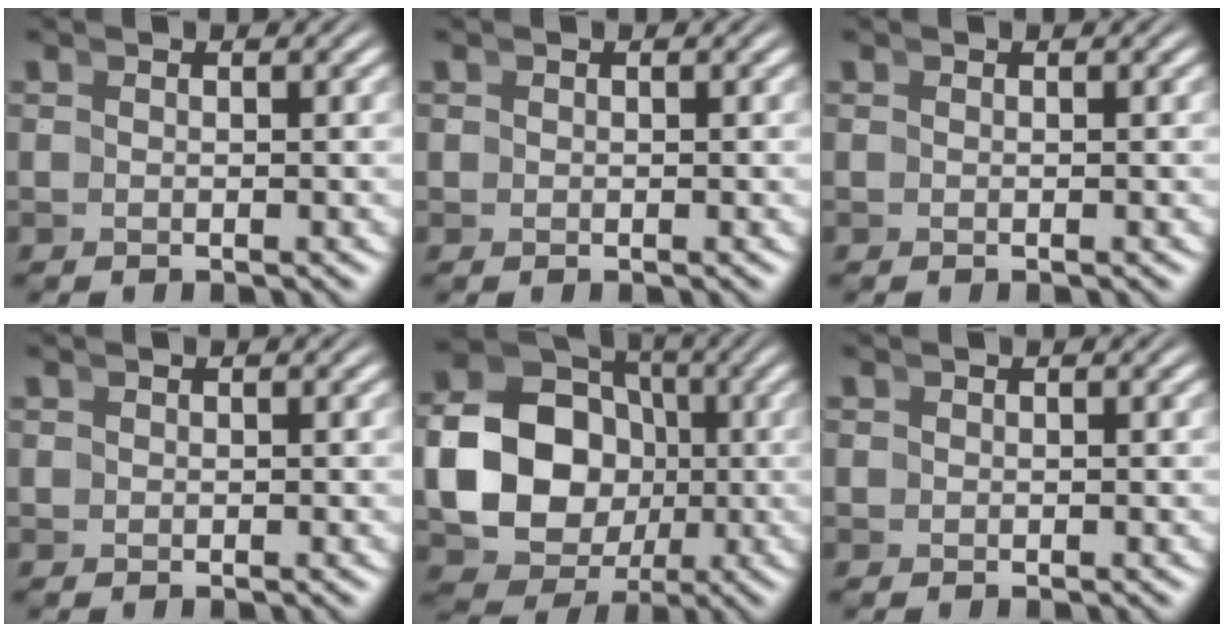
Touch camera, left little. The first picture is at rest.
{"total": 0.0}
{"total": 0.0}
{"total": 0.0}
{"total": 14.0, "force": [-0.3, 12.0, 7.2], "torque": [-0.154, -0.034, 0.002]}
{"total": 0.0}